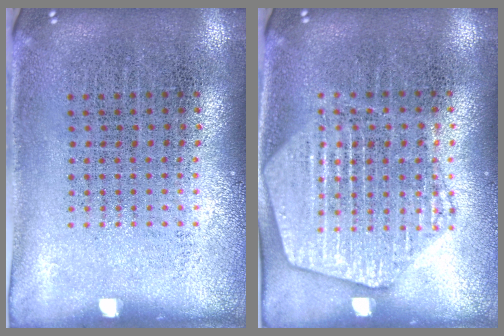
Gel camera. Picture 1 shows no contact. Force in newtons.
{"total": 1.6, "press": 1.6, "slide": 0.2}